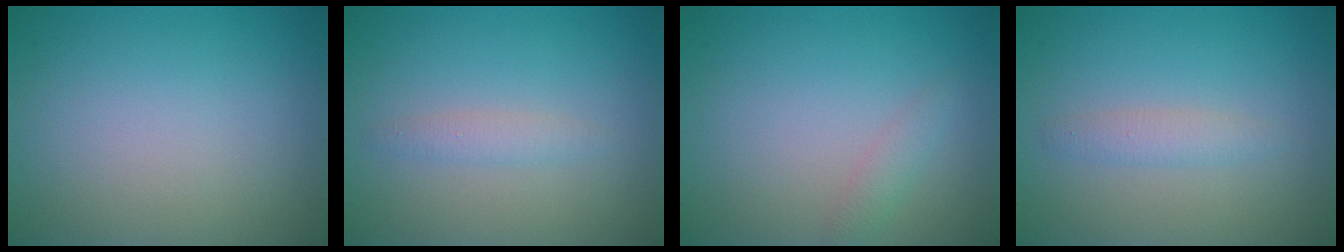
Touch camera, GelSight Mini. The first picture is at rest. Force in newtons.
{"total": 1.2, "press": 1.2, "slide": 0.0}
{"total": 1.2, "press": 1.2, "slide": 0.1}
{"total": 1.5, "press": 1.5, "slide": 0.0}